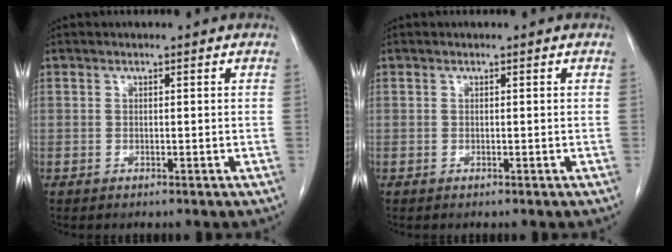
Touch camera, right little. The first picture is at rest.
{"total": 0.0}